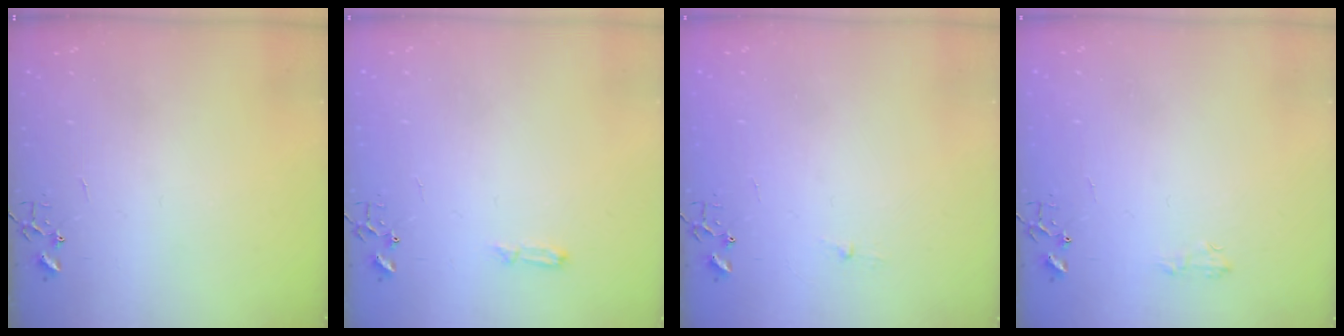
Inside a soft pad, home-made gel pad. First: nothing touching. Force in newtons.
{"total": 4.8, "press": 4.8, "slide": 0.5}
{"total": 2.6, "press": 2.5, "slide": 0.4}
{"total": 5.2, "press": 5.2, "slide": 0.7}